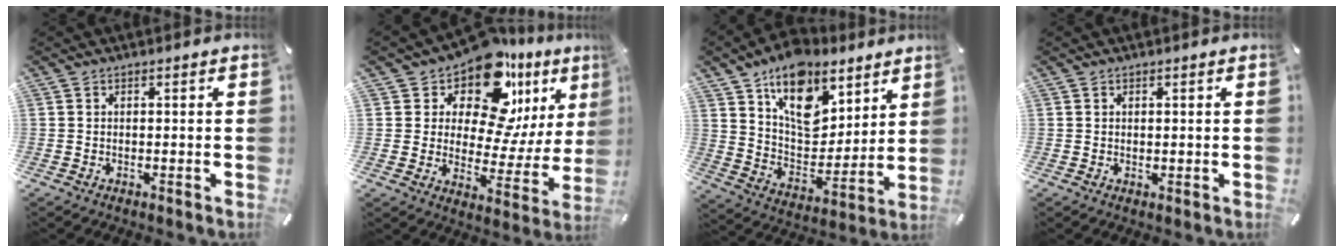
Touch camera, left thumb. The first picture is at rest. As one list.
[{"total": 16.2, "force": [12.0, 7.9, 7.5], "torque": [-0.105, -0.116, 0.202]}, {"total": 16.7, "force": [10.5, 10.5, 7.7], "torque": [-0.123, -0.073, 0.192]}, {"total": 0.6, "force": [0.3, 0.5, 0.2], "torque": [-0.003, 0.001, 0.006]}]